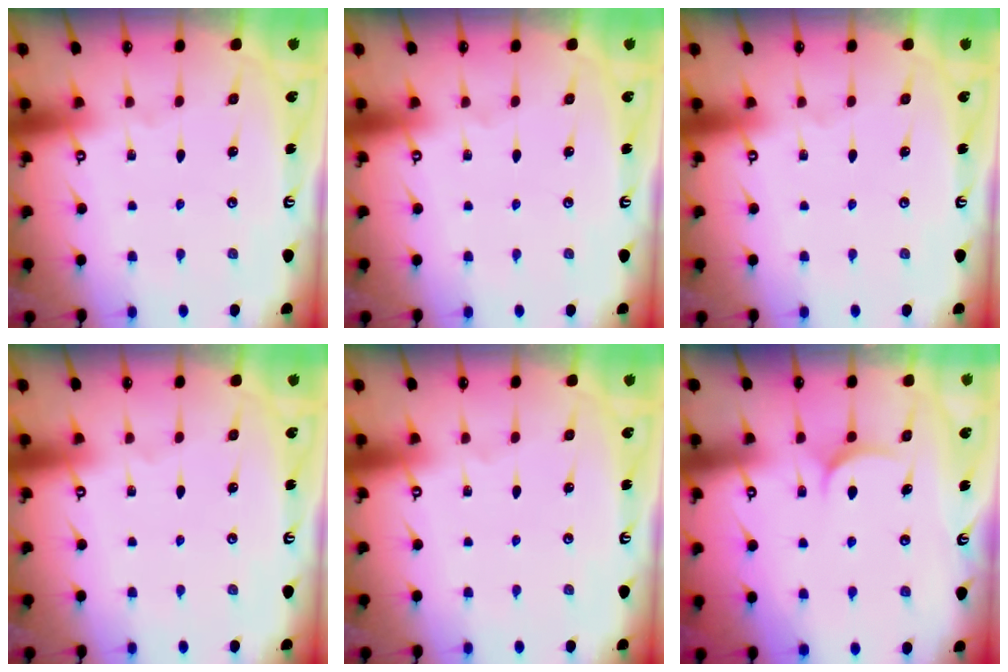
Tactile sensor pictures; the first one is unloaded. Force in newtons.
{"total": 0.0}
{"total": 0.0}
{"total": 0.0}
{"total": 0.0}
{"total": 5.5, "press": 5.5, "slide": 0.3}